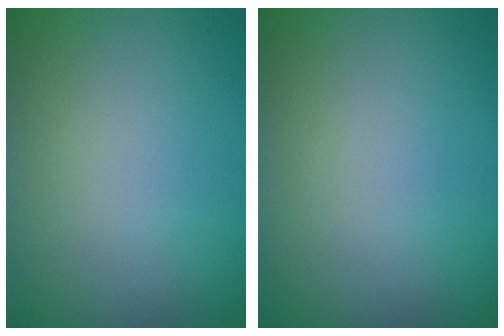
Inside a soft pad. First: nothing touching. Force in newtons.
{"total": 0.0}